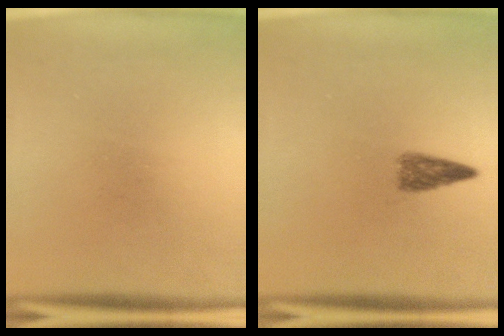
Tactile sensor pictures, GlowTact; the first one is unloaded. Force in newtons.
{"total": 2.5}